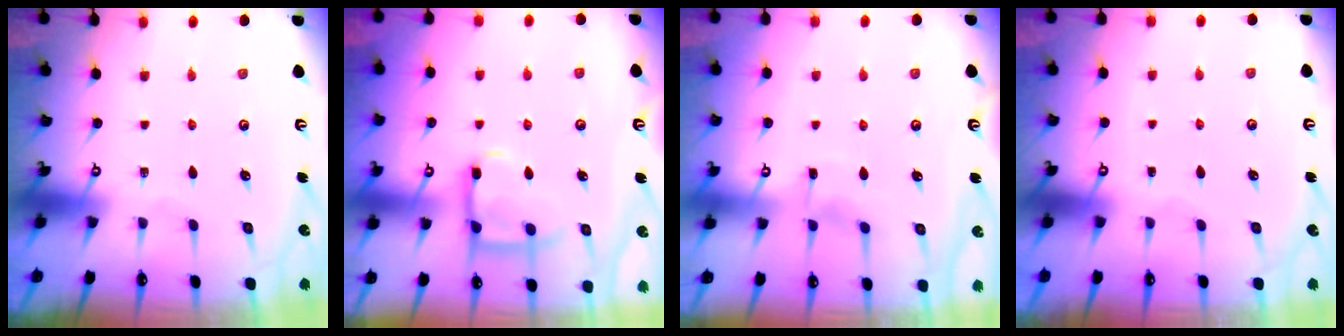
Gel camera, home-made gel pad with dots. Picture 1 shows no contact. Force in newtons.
{"total": 12.4, "press": 12.4, "slide": 1.1}
{"total": 5.1, "press": 5.0, "slide": 0.6}
{"total": 1.2, "press": 1.2, "slide": 0.1}